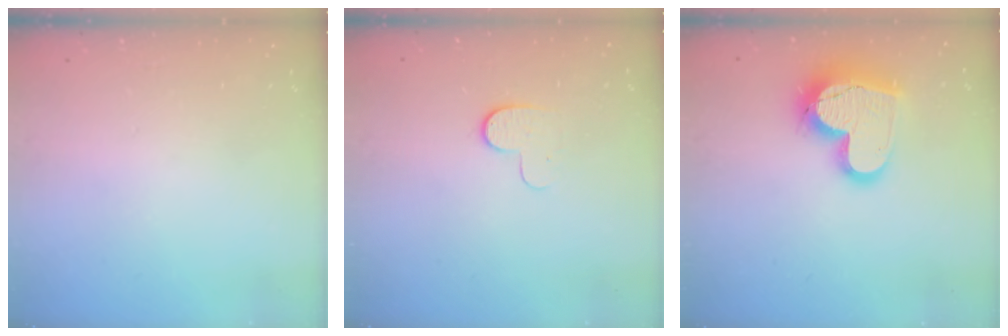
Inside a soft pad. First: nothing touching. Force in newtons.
{"total": 5.4, "press": 5.3, "slide": 1.2}
{"total": 17.1, "press": 17.0, "slide": 1.5}